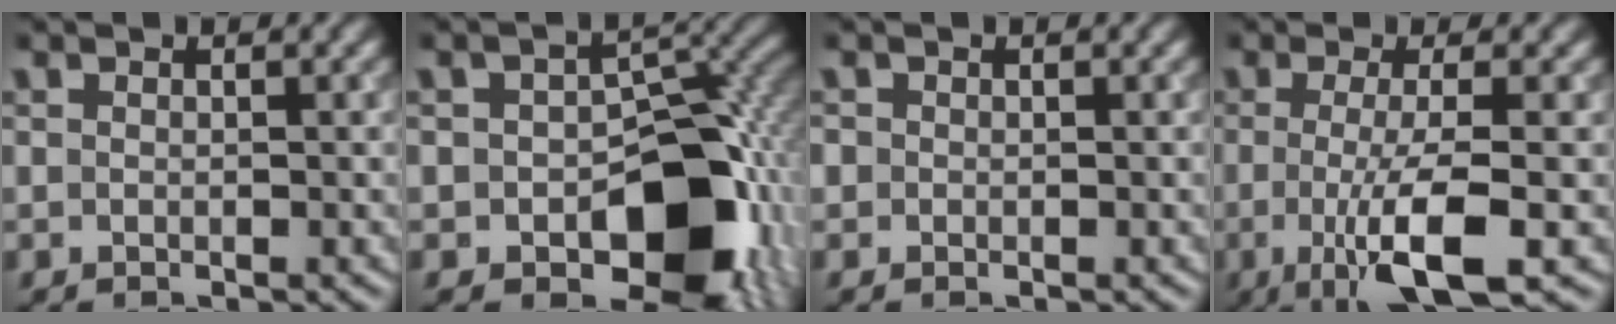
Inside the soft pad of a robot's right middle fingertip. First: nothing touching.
{"total": 12.2, "force": [-3.9, 7.6, 8.7], "torque": [-0.100, -0.013, -0.051]}
{"total": 0.7, "force": [-0.4, 0.6, 0.3], "torque": [-0.001, -0.004, -0.006]}
{"total": 7.1, "force": [-1.6, 1.7, 6.7], "torque": [-0.107, -0.014, -0.031]}